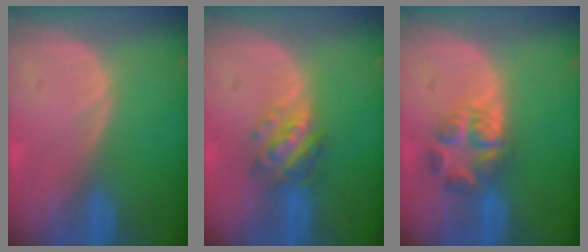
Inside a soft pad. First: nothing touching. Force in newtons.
{"total": 5.7, "press": 5.1, "slide": 2.6}
{"total": 5.5, "press": 5.4, "slide": 1.1}